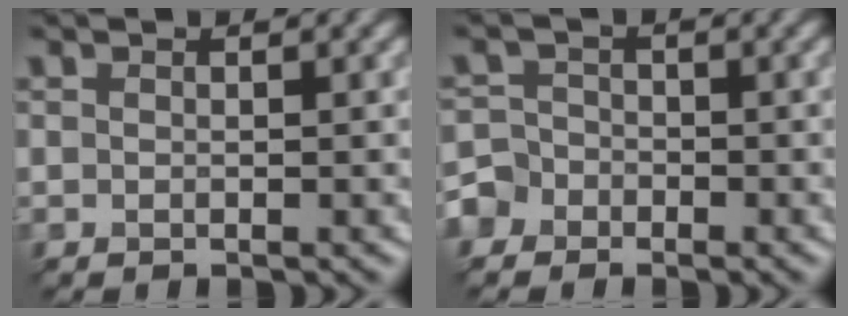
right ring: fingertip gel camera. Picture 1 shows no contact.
{"total": 3.1, "force": [-2.7, 1.3, -0.8], "torque": [0.006, 0.002, -0.039]}